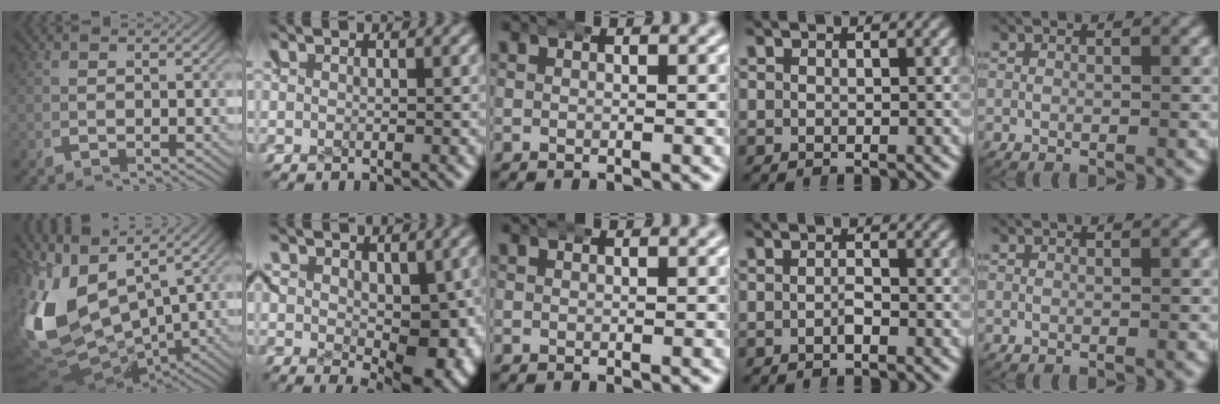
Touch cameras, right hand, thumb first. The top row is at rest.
{"thumb": {"total": 14.7, "force": [-1.0, 10.0, 10.8], "torque": [-0.248, -0.052, 0.003]}, "index": {"total": 4.8, "force": [-1.1, 2.3, 4.1], "torque": [-0.060, -0.033, 0.004]}, "ring": {"total": 1.0, "force": [-0.6, 0.4, 0.6], "torque": [-0.016, -0.001, -0.016]}}